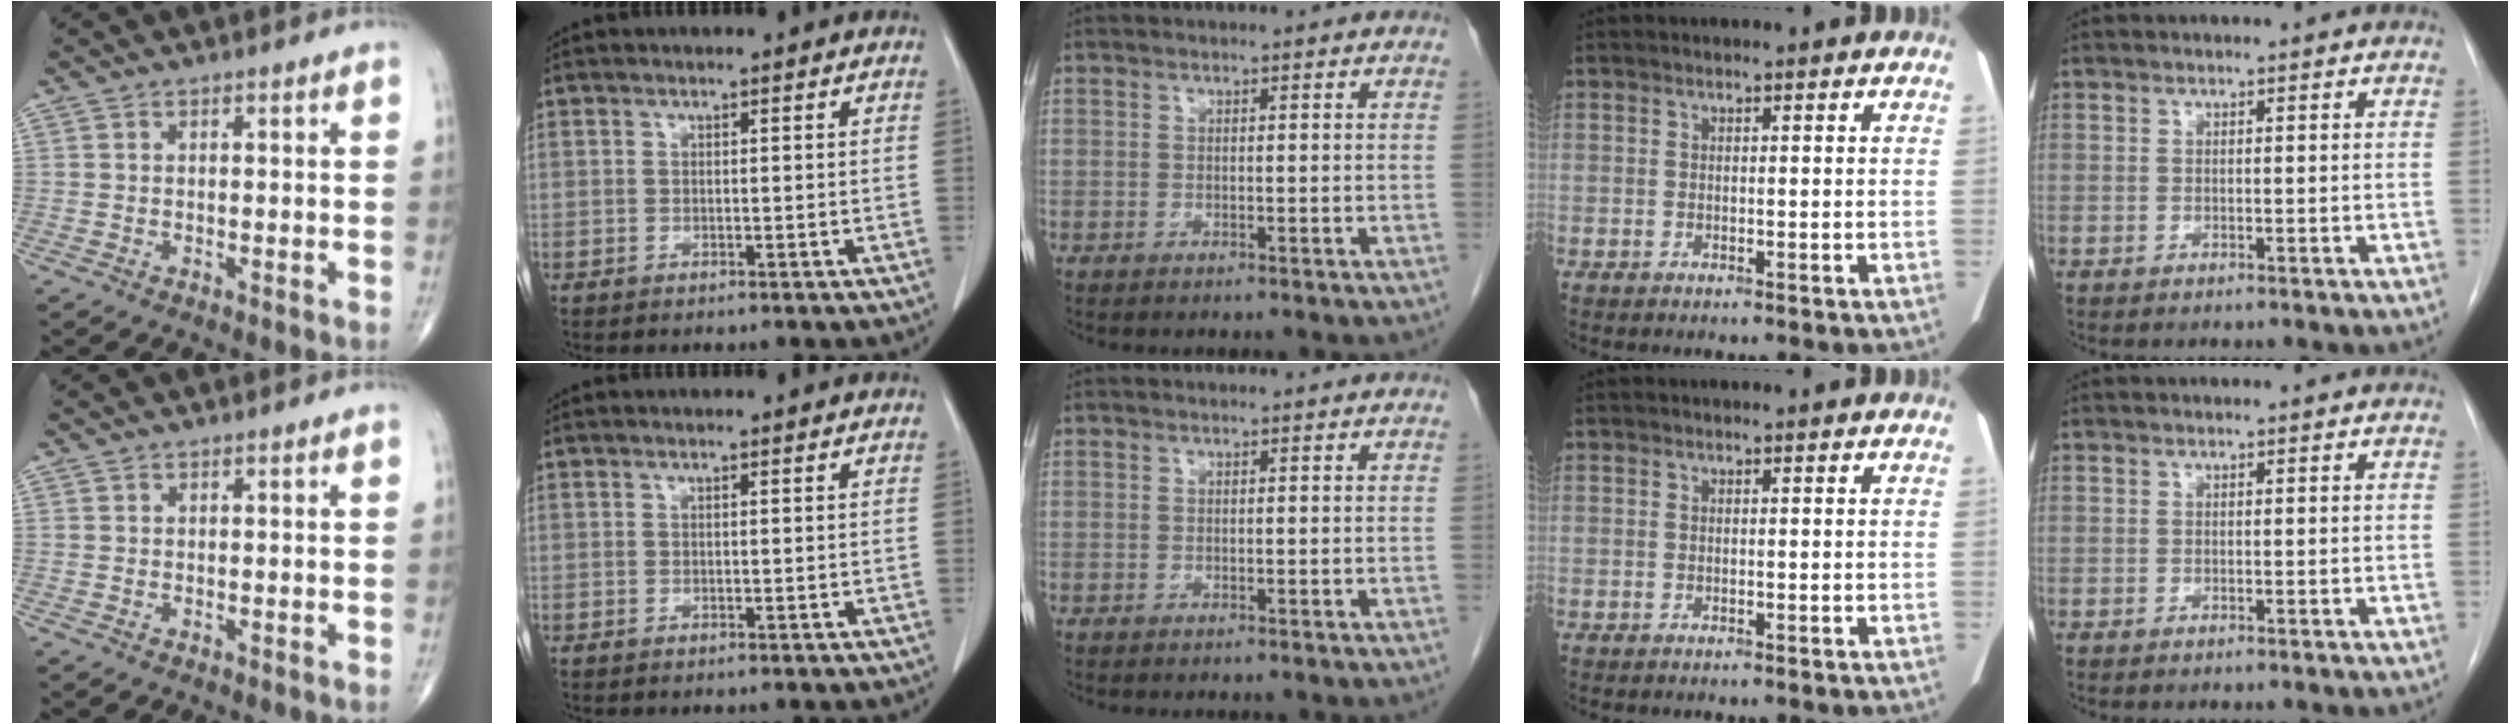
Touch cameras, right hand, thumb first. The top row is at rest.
{}